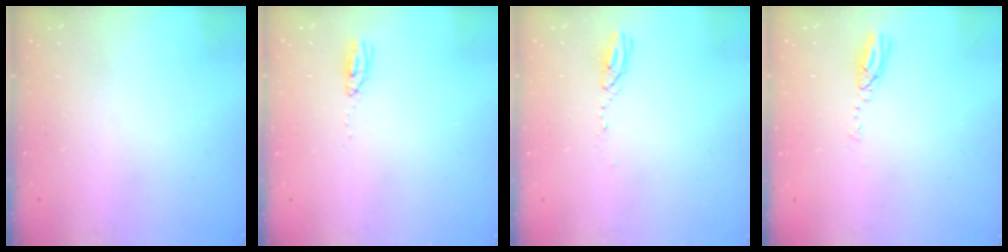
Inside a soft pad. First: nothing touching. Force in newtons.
{"total": 3.6, "press": 3.4, "slide": 1.3}
{"total": 4.1, "press": 4.1, "slide": 0.4}
{"total": 3.6, "press": 3.6, "slide": 0.2}